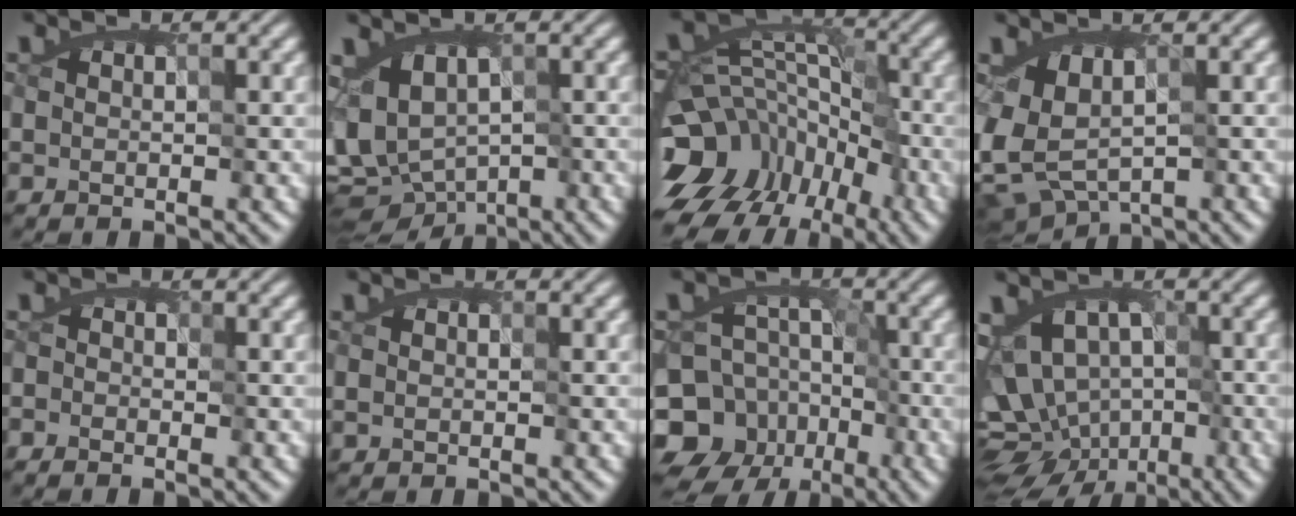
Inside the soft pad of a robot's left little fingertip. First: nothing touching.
{"total": 5.3, "force": [-0.8, 3.6, 3.8], "torque": [-0.054, -0.015, -0.013]}
{"total": 12.0, "force": [-8.4, 7.6, 4.0], "torque": [-0.070, 0.024, -0.153]}
{"total": 4.4, "force": [-0.3, 2.4, 3.7], "torque": [-0.077, -0.002, -0.008]}
{"total": 0.7, "force": [-0.6, 0.4, 0.1], "torque": [0.001, 0.003, -0.025]}
{"total": 0.0}
{"total": 11.6, "force": [-7.5, 8.3, 3.0], "torque": [-0.045, -0.010, -0.142]}
{"total": 10.0, "force": [-4.4, 7.2, 5.4], "torque": [-0.060, 0.001, -0.065]}